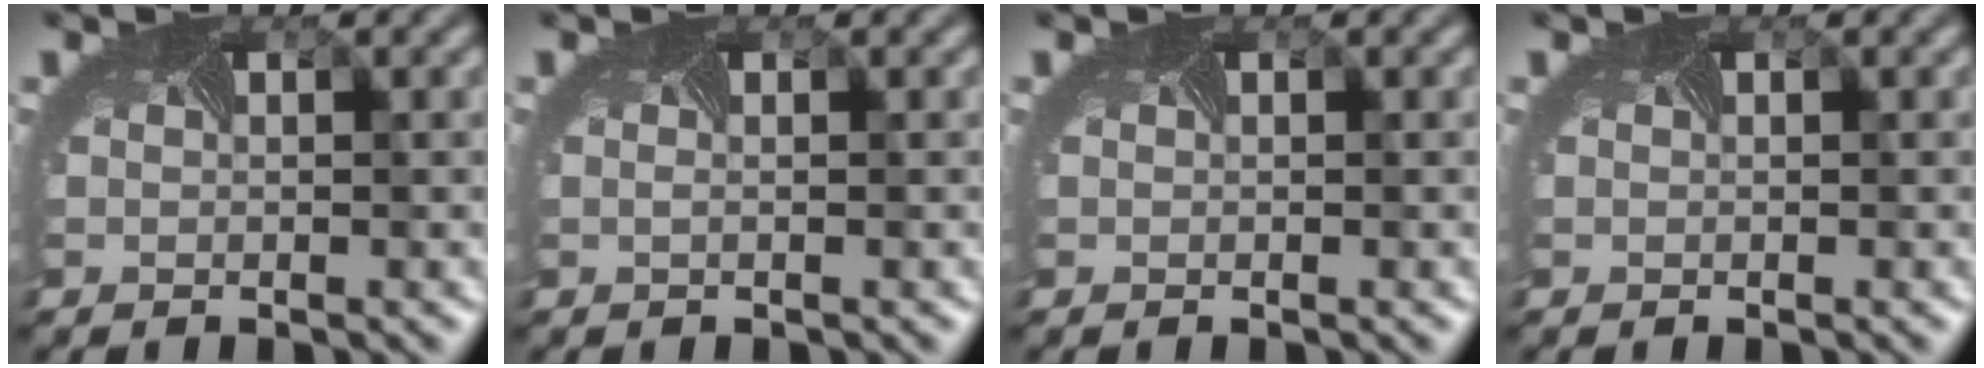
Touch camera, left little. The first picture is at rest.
{"total": 0.0}
{"total": 0.0}
{"total": 0.0}